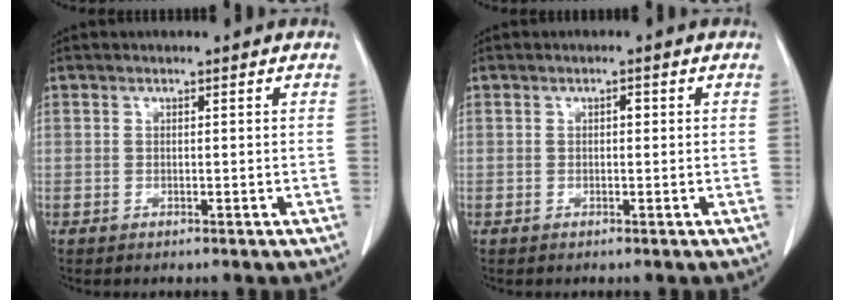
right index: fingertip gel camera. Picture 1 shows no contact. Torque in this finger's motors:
{"motor_torque": [0.26, -0.20, 0.03, 0.02]}